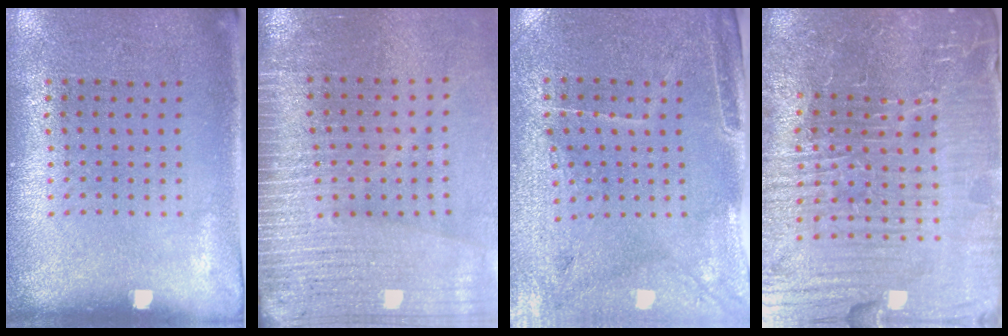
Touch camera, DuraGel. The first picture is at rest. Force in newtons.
{"total": 4.0, "press": 3.4, "slide": 2.0}
{"total": 3.3, "press": 3.1, "slide": 1.2}
{"total": 6.9, "press": 6.3, "slide": 2.8}